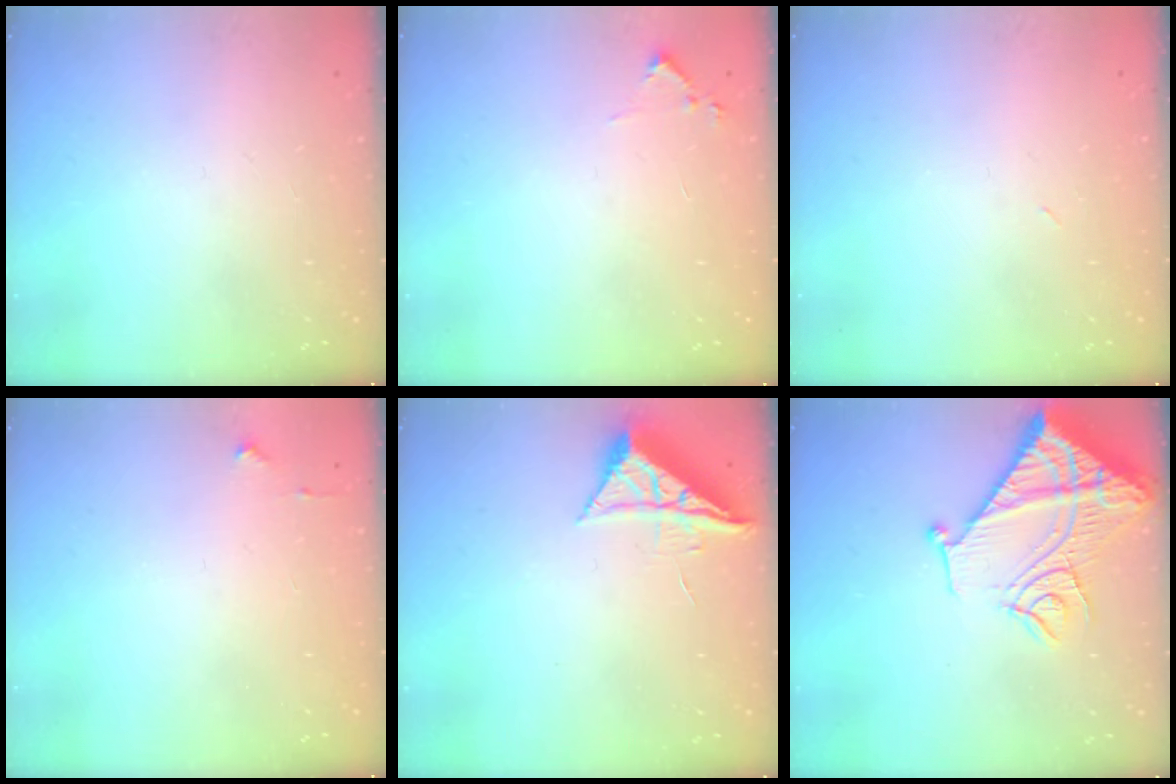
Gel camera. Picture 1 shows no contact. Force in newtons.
{"total": 5.7, "press": 5.7, "slide": 0.6}
{"total": 2.9, "press": 2.9, "slide": 0.7}
{"total": 2.7, "press": 2.6, "slide": 0.4}
{"total": 7.1, "press": 7.1, "slide": 0.2}
{"total": 19.7, "press": 19.6, "slide": 2.1}